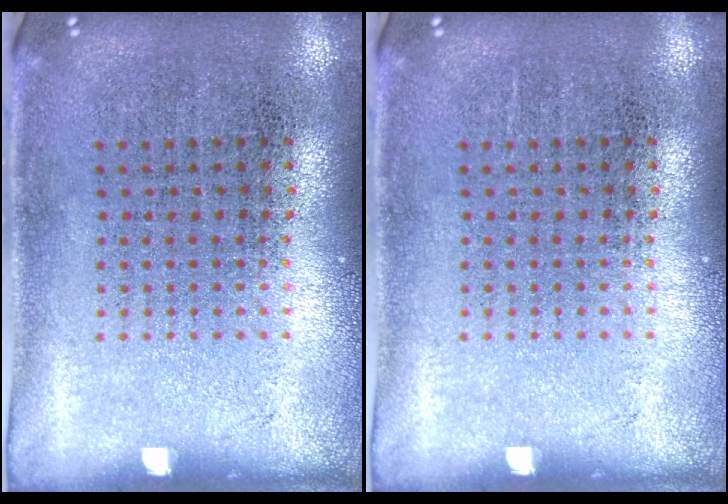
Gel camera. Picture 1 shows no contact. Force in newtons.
{"total": 0.0}